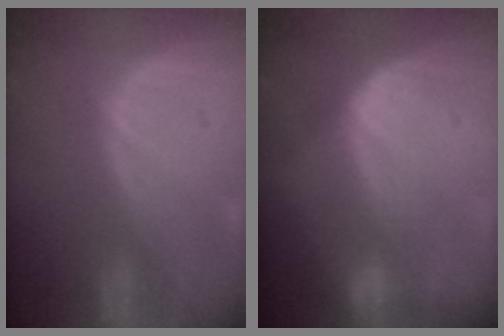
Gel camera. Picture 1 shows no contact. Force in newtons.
{"total": 5.1, "press": 4.8, "slide": 1.4}